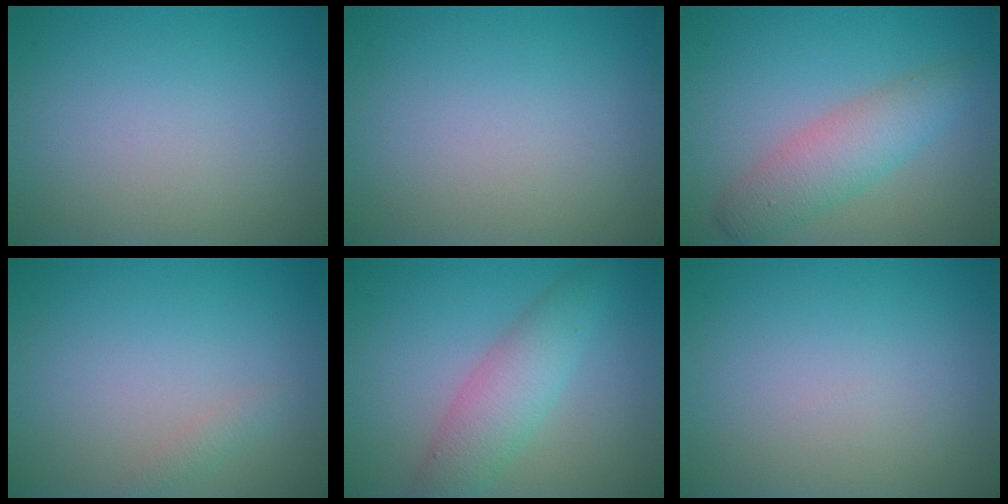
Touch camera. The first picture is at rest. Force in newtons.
{"total": 0.0}
{"total": 4.1, "press": 4.1, "slide": 0.1}
{"total": 0.9, "press": 0.9, "slide": 0.0}
{"total": 4.3, "press": 4.3, "slide": 0.1}
{"total": 0.0}